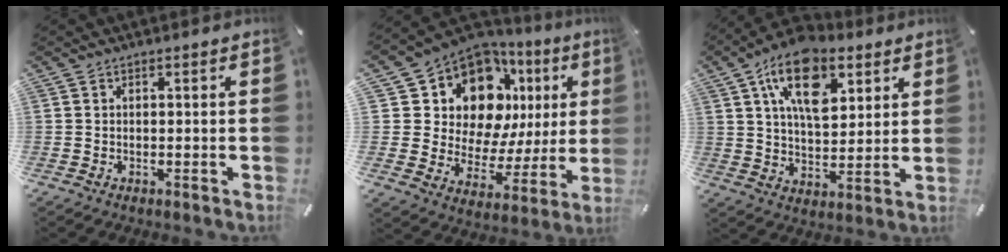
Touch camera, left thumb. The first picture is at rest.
{"total": 14.6, "force": [8.9, 9.4, 6.8], "torque": [-0.113, -0.083, 0.156]}
{"total": 15.7, "force": [7.9, 8.9, 10.2], "torque": [-0.165, -0.019, 0.142]}